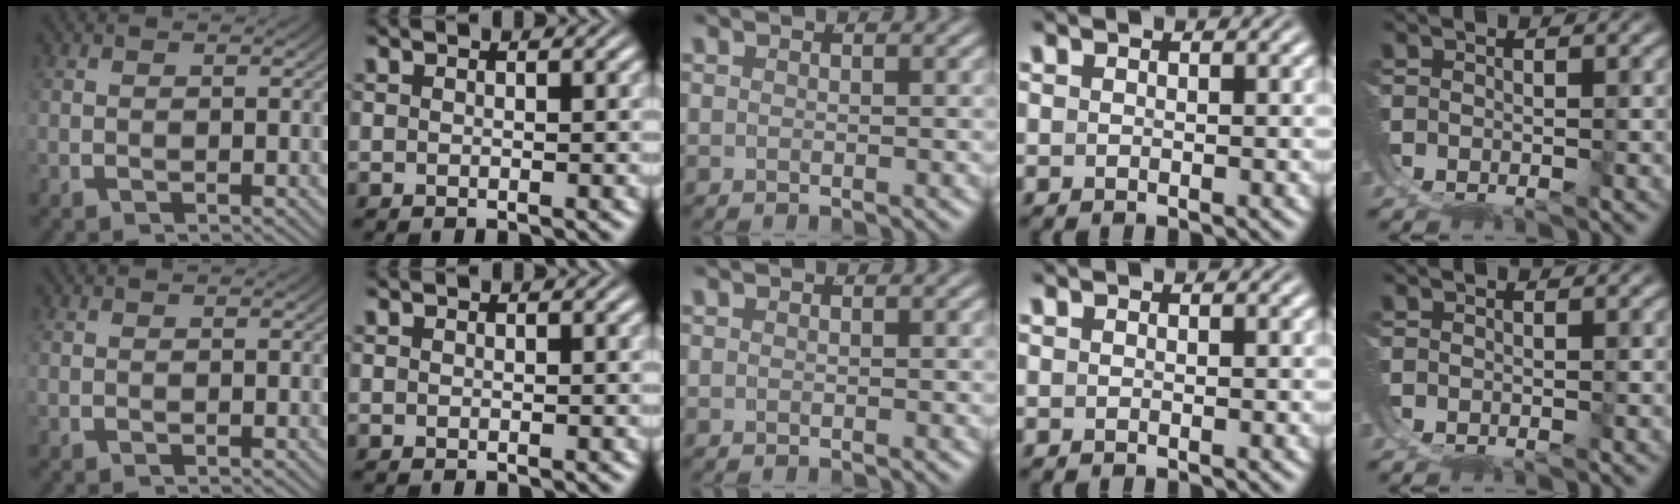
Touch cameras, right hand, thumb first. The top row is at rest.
{}